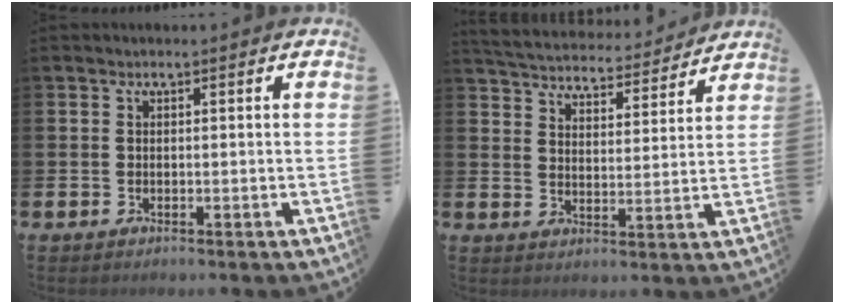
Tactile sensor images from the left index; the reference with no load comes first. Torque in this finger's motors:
{"motor_torque": [0.85, -1.06, 0.04, 0.04]}